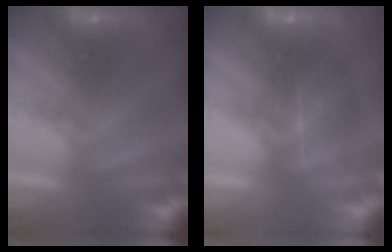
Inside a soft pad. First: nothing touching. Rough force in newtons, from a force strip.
{"total": 4.8}